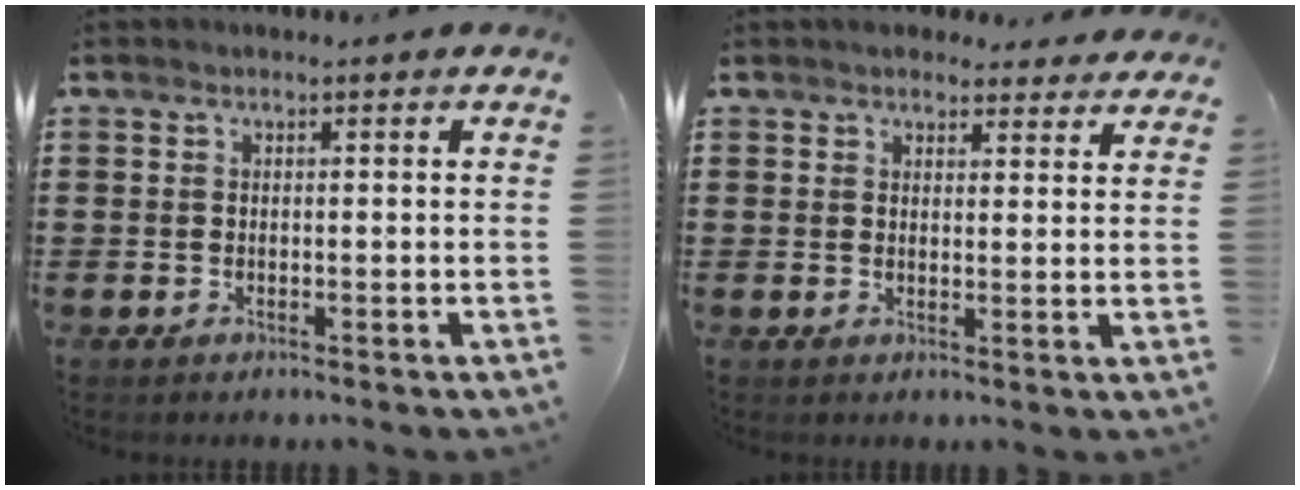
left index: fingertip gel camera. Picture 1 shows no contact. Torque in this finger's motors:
{"motor_torque": [2.14, 0.00, 0.55, 0.03]}